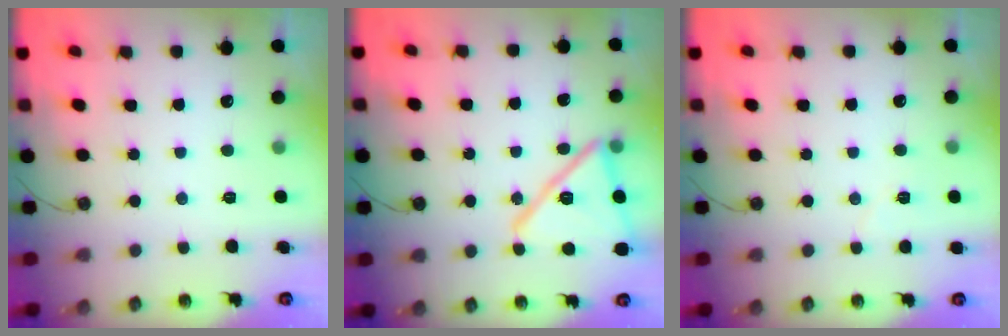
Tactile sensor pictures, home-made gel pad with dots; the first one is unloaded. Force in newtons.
{"total": 17.8, "press": 17.8, "slide": 0.5}
{"total": 3.9, "press": 3.7, "slide": 1.3}